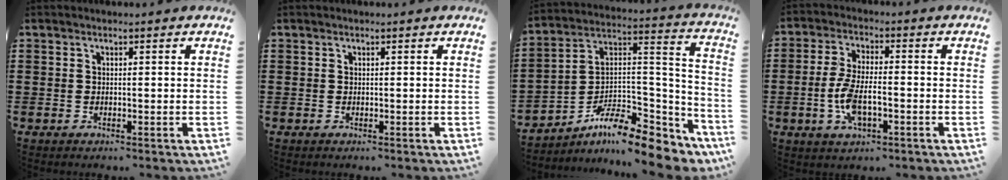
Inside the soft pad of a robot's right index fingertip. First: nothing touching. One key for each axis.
{"total": 0.0}
{"total": 10.6, "fx": -8.3, "fy": 3.2, "fz": 5.7, "tx": -0.095, "ty": 0.015, "tz": -0.157}
{"total": 7.1, "fx": -2.0, "fy": 3.1, "fz": 6.1, "tx": -0.139, "ty": -0.002, "tz": -0.043}